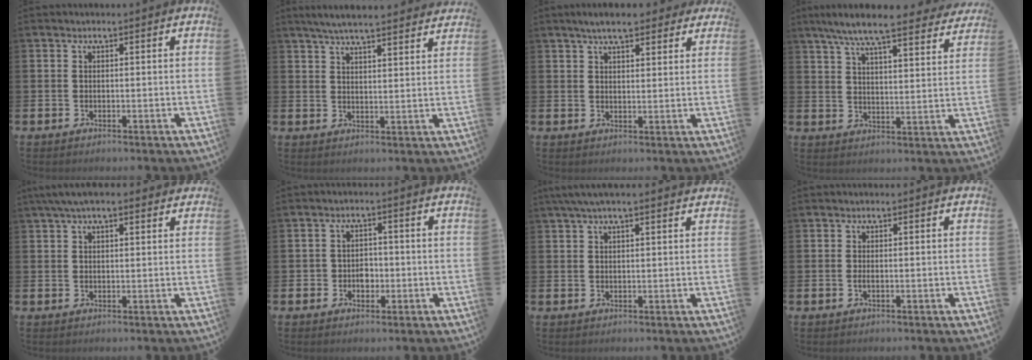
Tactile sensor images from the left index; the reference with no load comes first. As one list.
[{"total": 5.7, "force": [5.5, 0.2, 1.6], "torque": [-0.040, -0.024, 0.097]}, {"total": 6.0, "force": [5.2, 1.7, 2.5], "torque": [-0.049, -0.011, 0.092]}, {"total": 8.4, "force": [7.7, 1.0, 3.3], "torque": [-0.077, -0.047, 0.133]}, {"total": 4.2, "force": [3.2, 1.2, 2.4], "torque": [-0.049, 0.001, 0.058]}, {"total": 2.4, "force": [-0.5, 2.2, 0.9], "torque": [-0.012, 0.002, -0.017]}, {"total": 3.5, "force": [2.8, 0.5, 2.1], "torque": [-0.042, -0.001, 0.051]}, {"total": 0.5, "force": [-0.1, 0.1, 0.5], "torque": [-0.014, 0.001, 0.000]}]